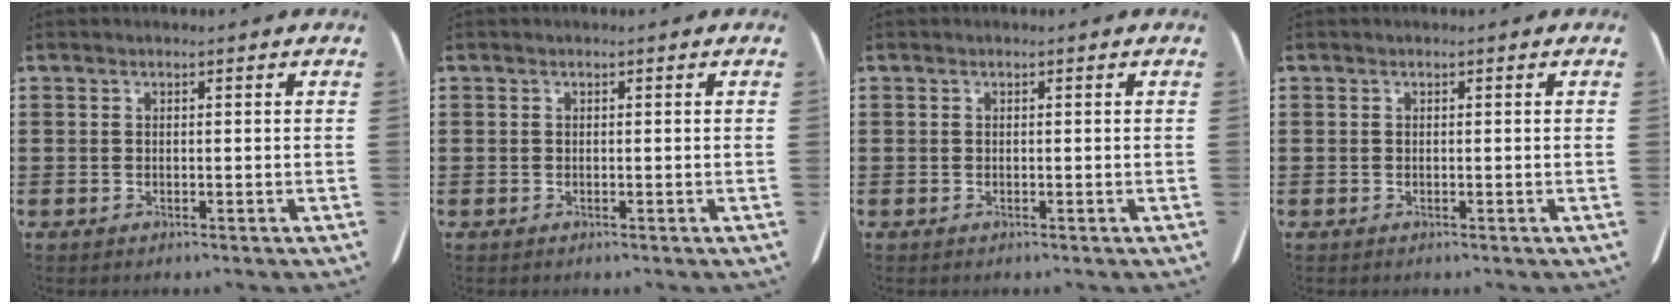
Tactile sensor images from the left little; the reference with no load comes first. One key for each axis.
{"total": 0.0}
{"total": 0.0}
{"total": 0.0}